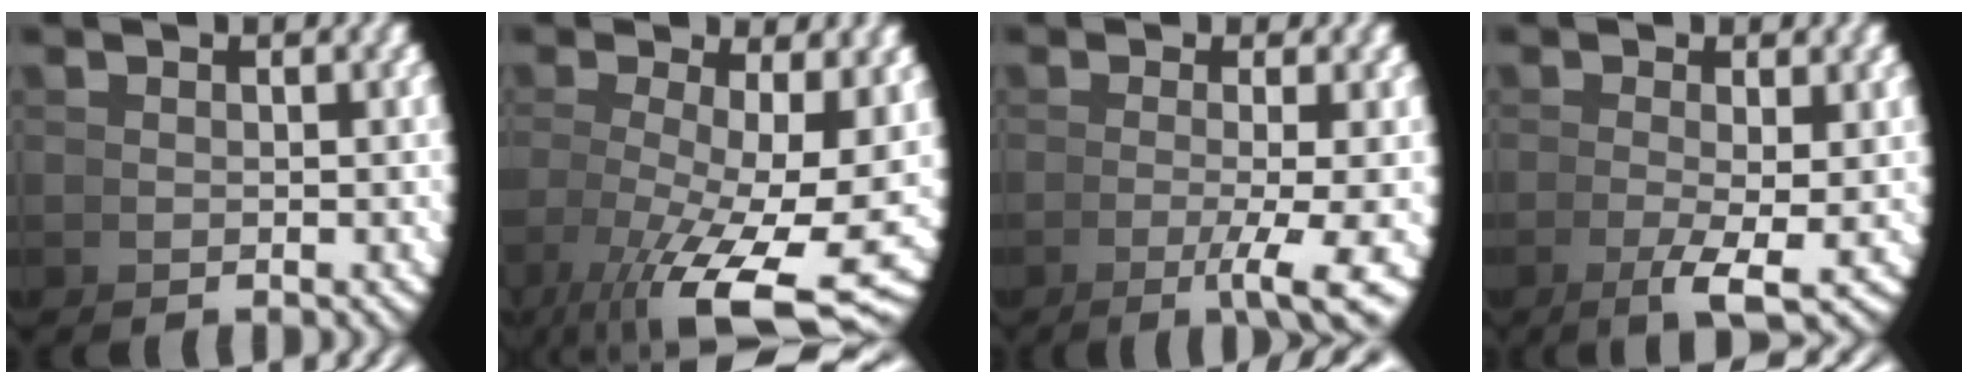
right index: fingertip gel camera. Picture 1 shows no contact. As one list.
[{"total": 10.3, "force": [-2.3, 4.8, 8.8], "torque": [-0.148, -0.050, -0.004]}, {"total": 5.9, "force": [-2.6, 0.8, 5.3], "torque": [-0.061, -0.009, -0.035]}, {"total": 3.6, "force": [-1.0, 0.1, 3.4], "torque": [-0.058, -0.015, -0.008]}]